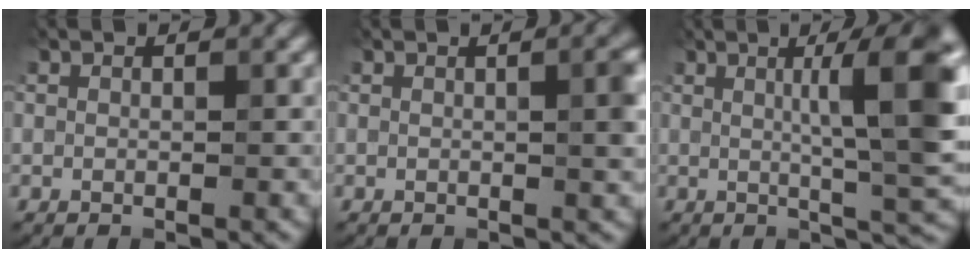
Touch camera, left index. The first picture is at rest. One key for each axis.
{"total": 3.4, "fx": 0.3, "fy": 1.0, "fz": 3.2, "tx": -0.033, "ty": 0.012, "tz": 0.003}
{"total": 8.5, "fx": 1.6, "fy": 1.3, "fz": 8.2, "tx": -0.102, "ty": 0.012, "tz": 0.026}